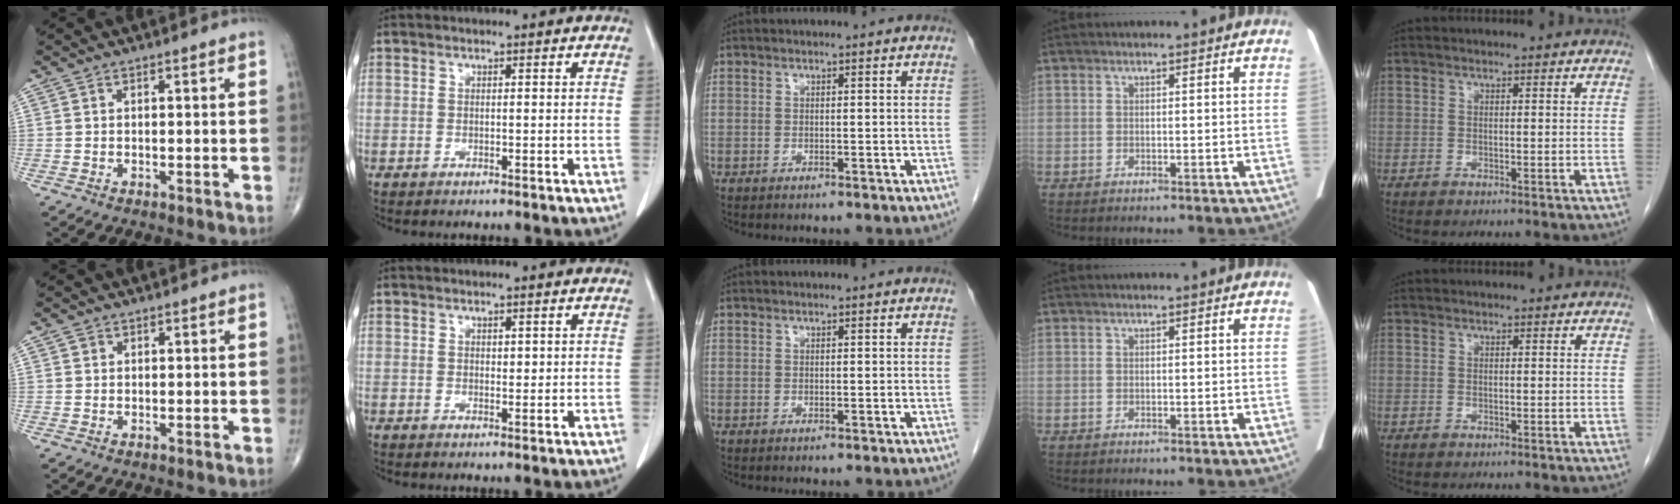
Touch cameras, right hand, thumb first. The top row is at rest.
{"thumb": {"total": 0.8, "force": [0.4, 0.7, 0.1], "torque": [0.005, -0.001, 0.005]}, "index": {"total": 1.0, "force": [0.4, 0.6, 0.7], "torque": [-0.007, -0.003, 0.006]}}